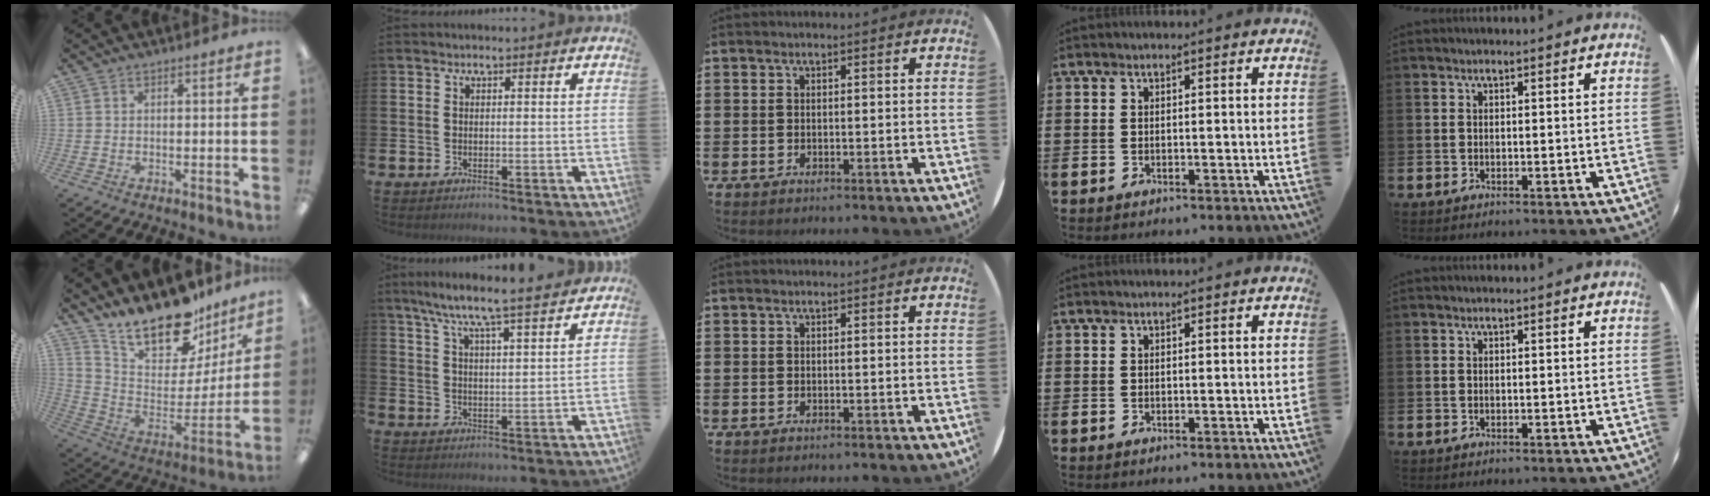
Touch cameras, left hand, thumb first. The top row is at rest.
{"thumb": {"total": 20.4, "force": [16.7, 8.2, 8.4], "torque": [-0.145, -0.124, 0.297]}, "index": {"total": 7.4, "force": [6.9, -0.4, 2.7], "torque": [-0.075, -0.047, 0.116]}}